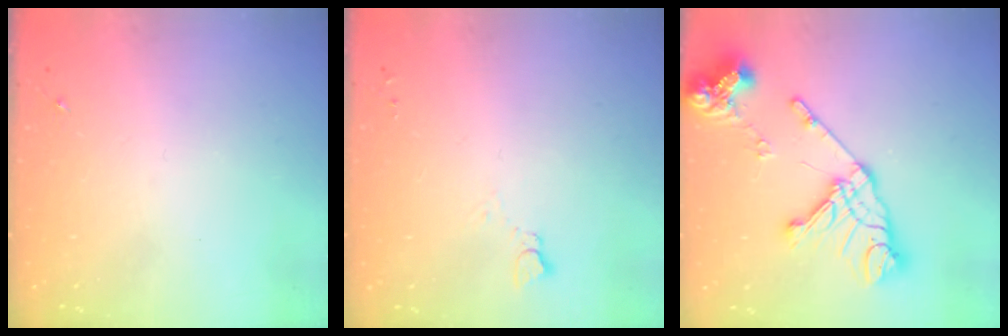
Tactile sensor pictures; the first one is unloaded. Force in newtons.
{"total": 2.5, "press": 2.5, "slide": 0.2}
{"total": 19.2, "press": 19.1, "slide": 2.3}